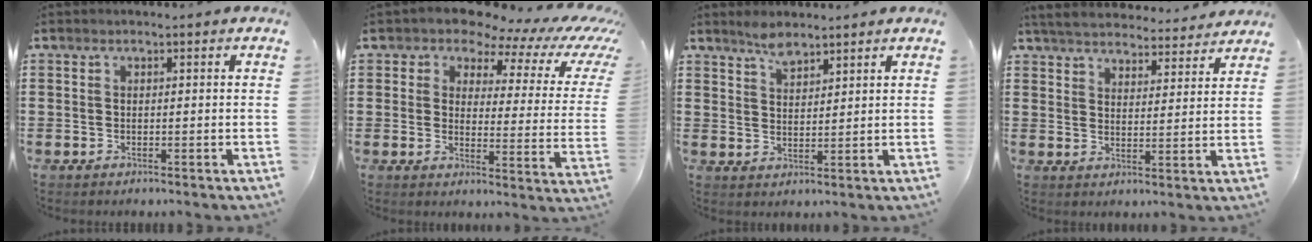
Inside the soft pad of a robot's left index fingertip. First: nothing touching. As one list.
[{"total": 6.2, "force": [5.0, 2.6, 2.6], "torque": [-0.066, -0.032, 0.082]}, {"total": 3.2, "force": [2.7, 1.1, 1.2], "torque": [-0.030, 0.003, 0.052]}, {"total": 4.7, "force": [4.6, 0.6, 0.6], "torque": [-0.035, -0.026, 0.079]}]